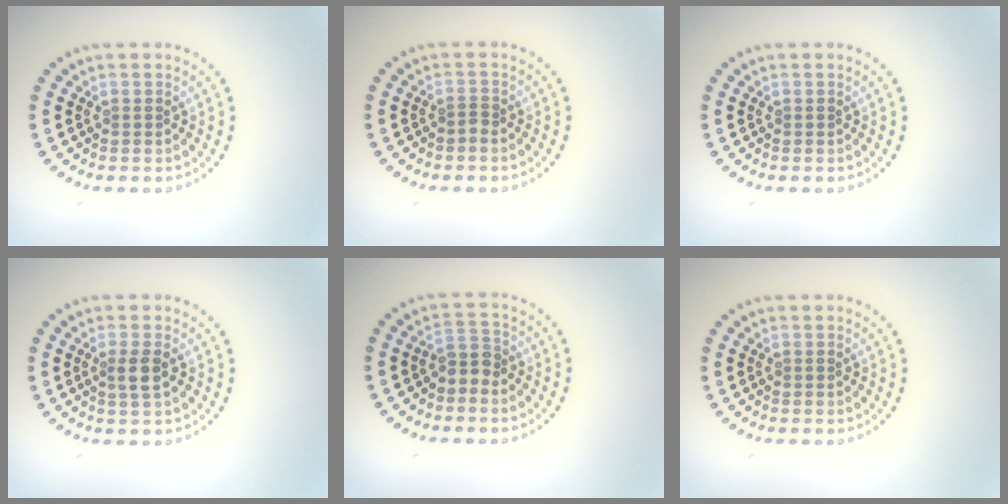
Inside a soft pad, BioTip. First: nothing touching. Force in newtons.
{"total": 0.6, "press": 0.3, "slide": 0.5}
{"total": 0.0}
{"total": 1.7, "press": 1.5, "slide": 0.8}
{"total": 2.0, "press": 1.6, "slide": 1.1}
{"total": 0.0}